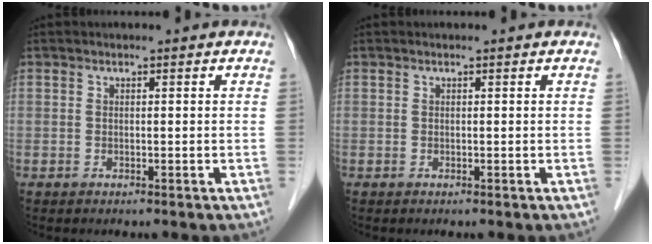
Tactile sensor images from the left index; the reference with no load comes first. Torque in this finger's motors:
{"motor_torque": [0.00, 0.00, 0.00, 0.00]}